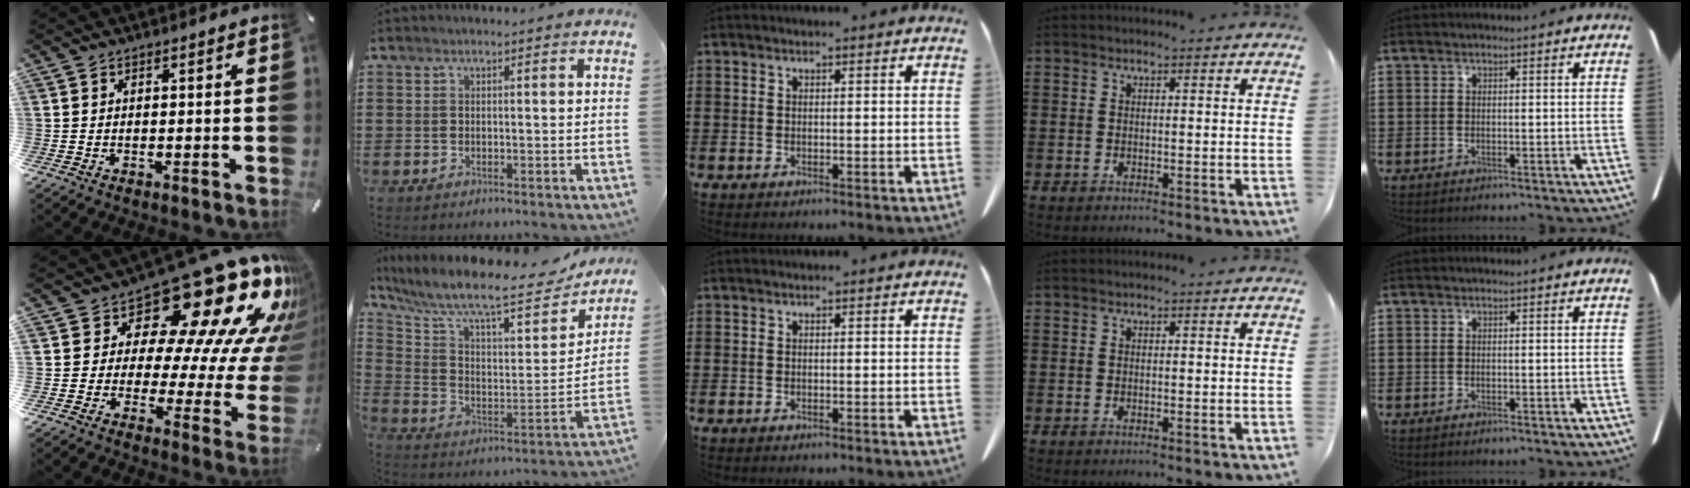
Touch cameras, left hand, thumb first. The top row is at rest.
{"thumb": {"total": 24.9, "force": [15.3, 10.9, 16.4], "torque": [-0.204, -0.134, 0.258]}, "index": {"total": 11.4, "force": [9.3, 2.1, 6.3], "torque": [-0.146, -0.063, 0.152]}}